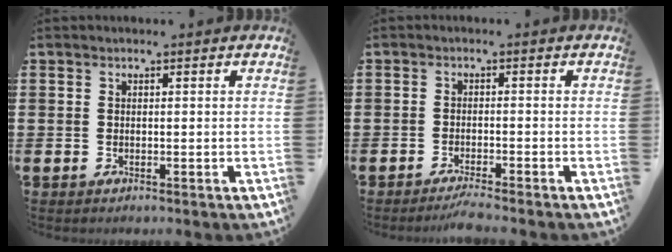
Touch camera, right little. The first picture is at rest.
{"total": 1.8, "force": [-1.5, -0.1, 0.9], "torque": [-0.014, 0.002, -0.029]}